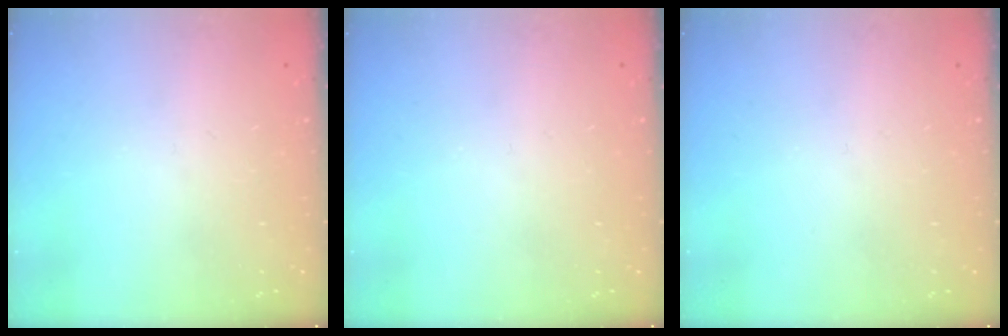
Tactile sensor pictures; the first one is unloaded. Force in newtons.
{"total": 0.0}
{"total": 0.0}